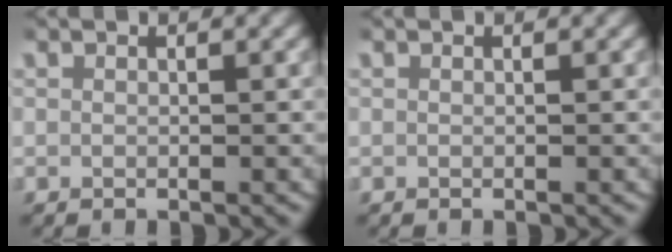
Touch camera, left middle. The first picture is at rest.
{"total": 0.0}